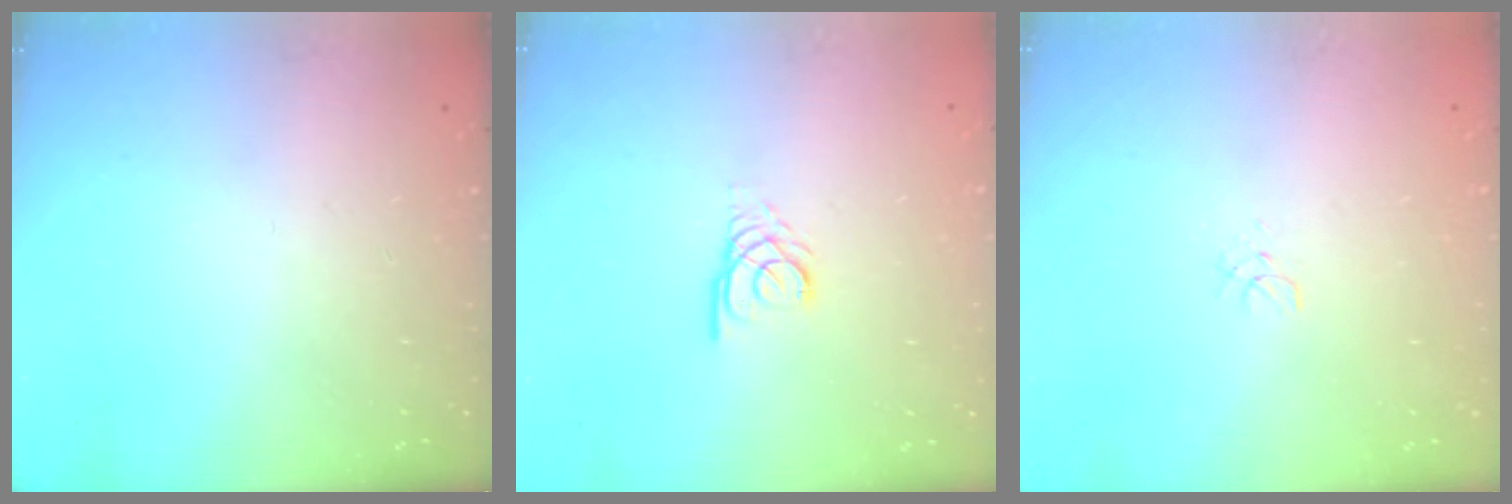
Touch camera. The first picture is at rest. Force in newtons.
{"total": 2.4, "press": 2.4, "slide": 0.1}
{"total": 1.1, "press": 1.1, "slide": 0.1}